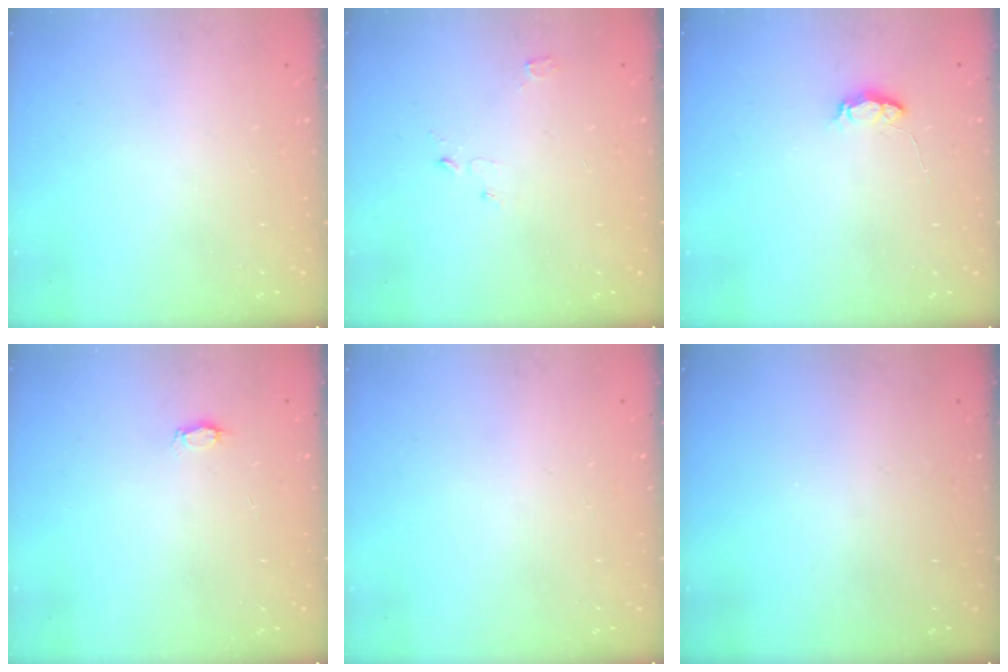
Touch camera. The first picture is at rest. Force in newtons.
{"total": 3.1, "press": 3.1, "slide": 0.3}
{"total": 3.8, "press": 3.7, "slide": 0.4}
{"total": 2.3, "press": 2.3, "slide": 0.3}
{"total": 0.0}
{"total": 0.0}